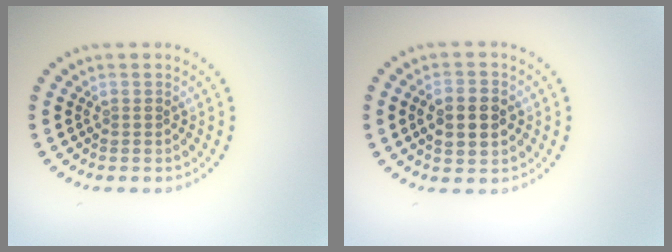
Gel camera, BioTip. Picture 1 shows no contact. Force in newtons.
{"total": 4.4, "press": 4.4, "slide": 0.2}